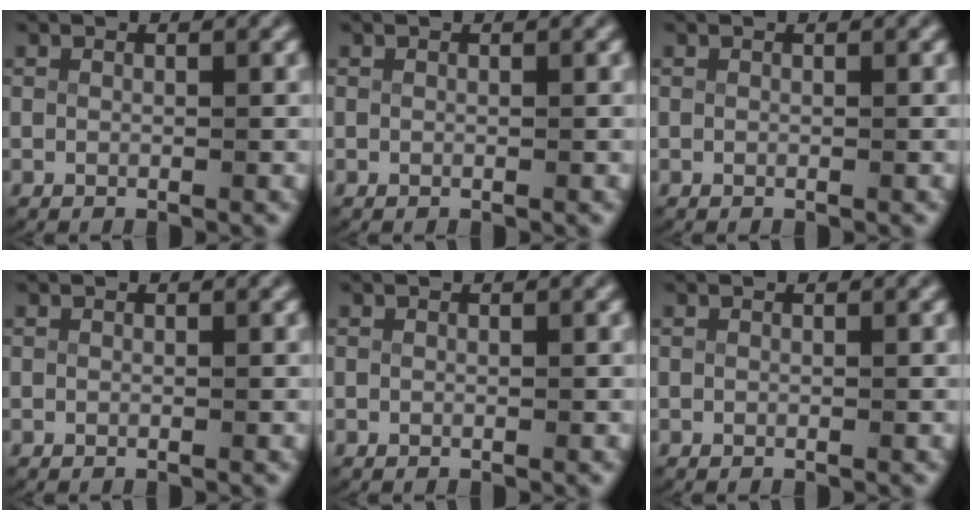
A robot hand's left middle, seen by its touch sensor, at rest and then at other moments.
{"total": 0.0}
{"total": 0.0}
{"total": 0.0}
{"total": 0.0}
{"total": 0.0}